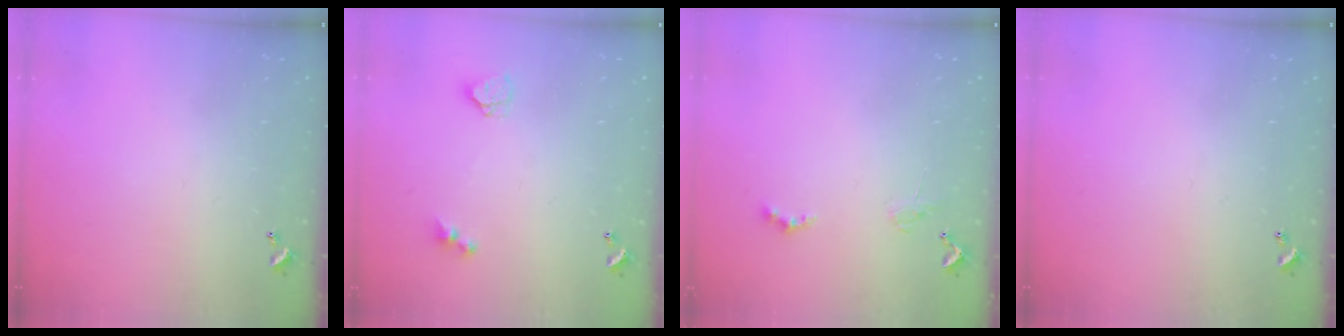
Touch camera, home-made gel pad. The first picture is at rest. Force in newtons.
{"total": 3.8, "press": 3.8, "slide": 0.2}
{"total": 1.1, "press": 1.1, "slide": 0.4}
{"total": 0.0}